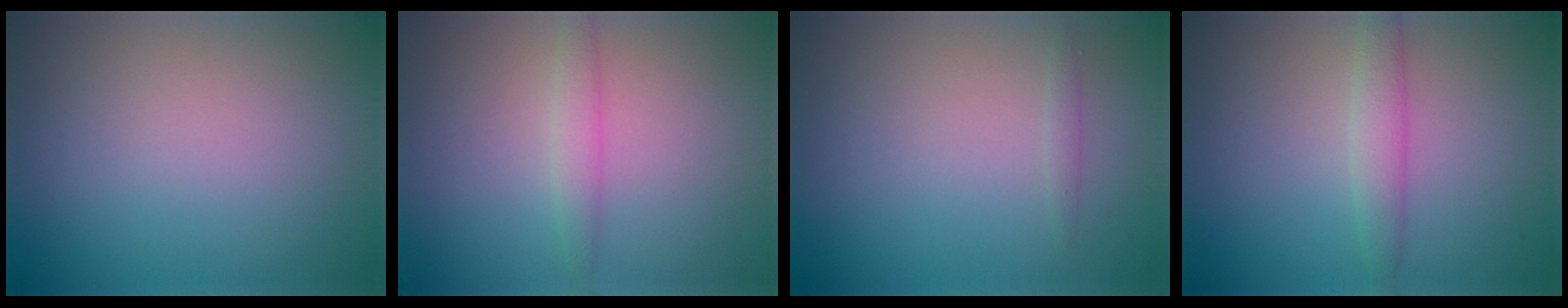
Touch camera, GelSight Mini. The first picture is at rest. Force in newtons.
{"total": 1.6, "press": 1.6, "slide": 0.0}
{"total": 0.5, "press": 0.5, "slide": 0.0}
{"total": 2.1, "press": 2.1, "slide": 0.1}